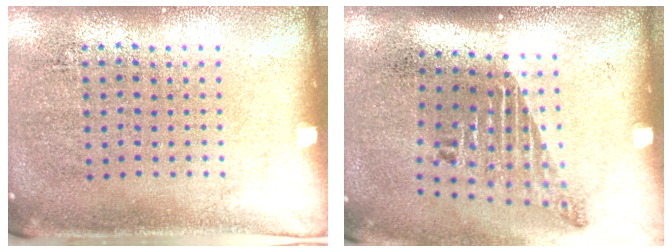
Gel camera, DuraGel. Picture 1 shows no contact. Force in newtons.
{"total": 1.8, "press": 1.2, "slide": 1.4}